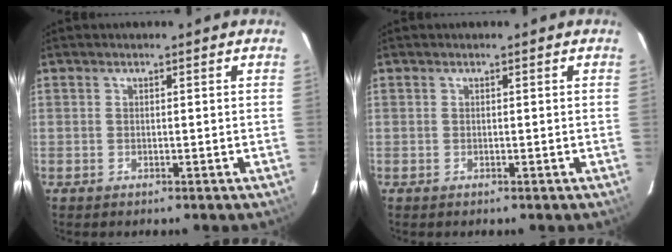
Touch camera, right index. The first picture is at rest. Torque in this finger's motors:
{"motor_torque": [-0.04, 0.00, 0.00, 0.00]}